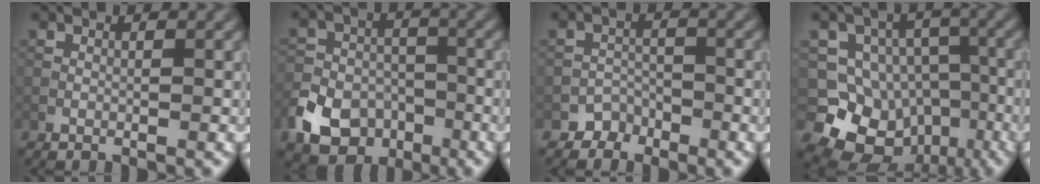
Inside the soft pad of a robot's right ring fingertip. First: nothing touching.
{"total": 7.0, "force": [-3.6, 5.2, 3.1], "torque": [-0.052, -0.006, -0.069]}
{"total": 2.1, "force": [-1.6, 1.3, -0.3], "torque": [0.017, 0.007, -0.024]}
{"total": 8.9, "force": [-3.3, 7.8, 2.9], "torque": [-0.046, 0.007, -0.071]}